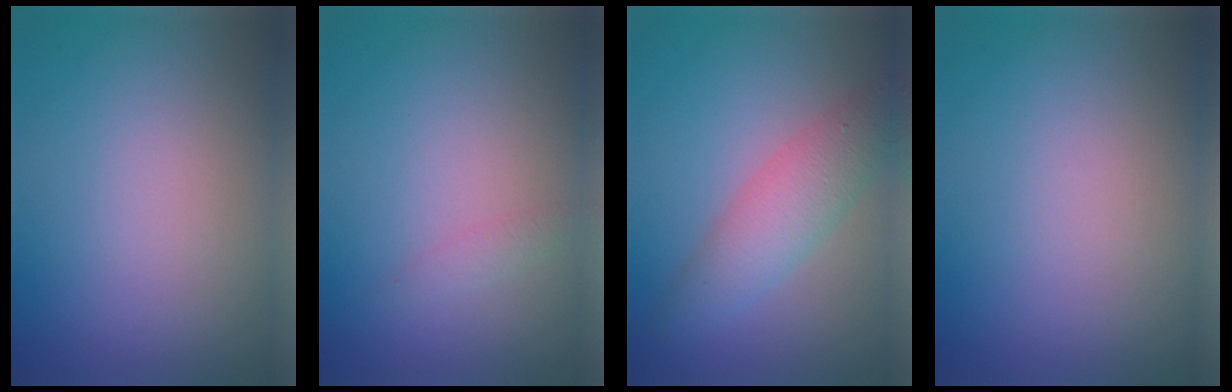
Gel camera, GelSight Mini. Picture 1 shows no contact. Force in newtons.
{"total": 0.9, "press": 0.9, "slide": 0.1}
{"total": 4.6, "press": 4.6, "slide": 0.0}
{"total": 0.0}